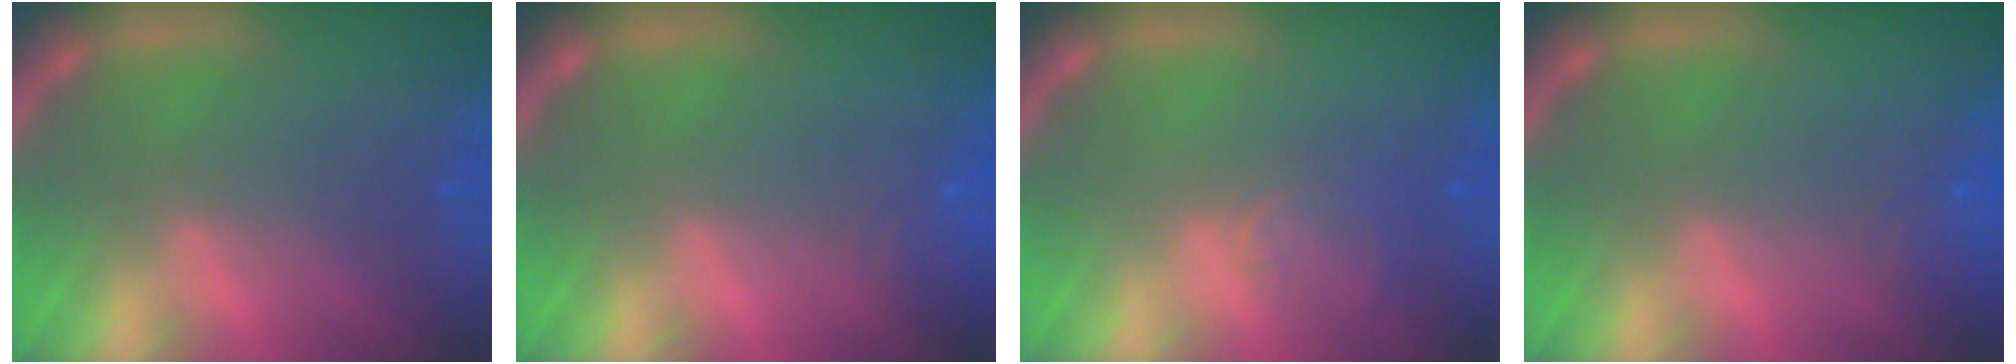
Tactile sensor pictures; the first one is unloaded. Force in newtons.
{"total": 2.4}
{"total": 2.5}
{"total": 1.9}